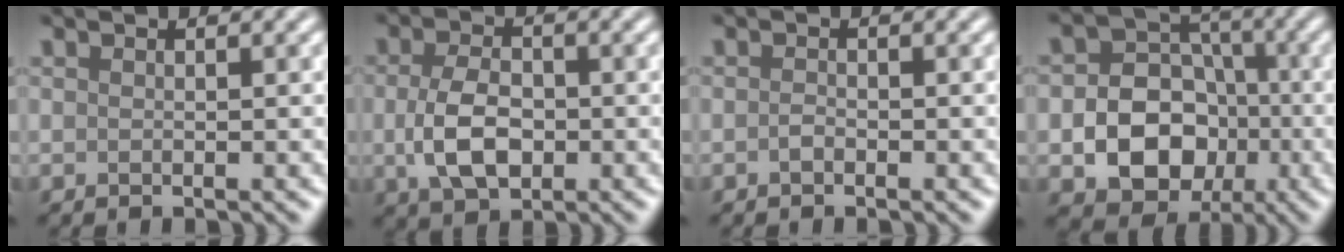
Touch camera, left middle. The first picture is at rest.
{"total": 4.9, "force": [-0.6, 3.1, 3.7], "torque": [-0.079, -0.005, -0.012]}
{"total": 0.6, "force": [-0.4, 0.3, 0.4], "torque": [-0.010, 0.001, -0.008]}
{"total": 8.8, "force": [-2.2, 7.2, 4.5], "torque": [-0.053, -0.011, -0.055]}